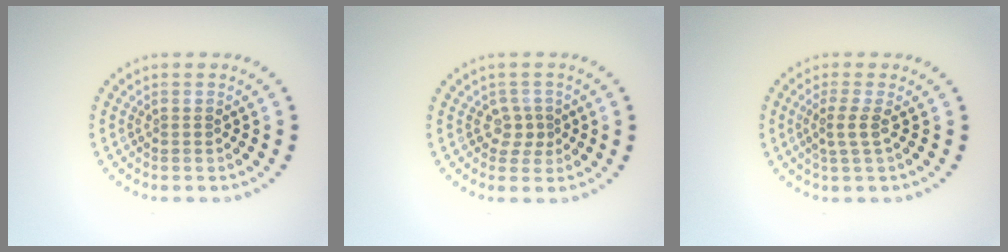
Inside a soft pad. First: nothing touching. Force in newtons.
{"total": 1.7, "press": 1.3, "slide": 1.2}
{"total": 1.9, "press": 1.4, "slide": 1.2}